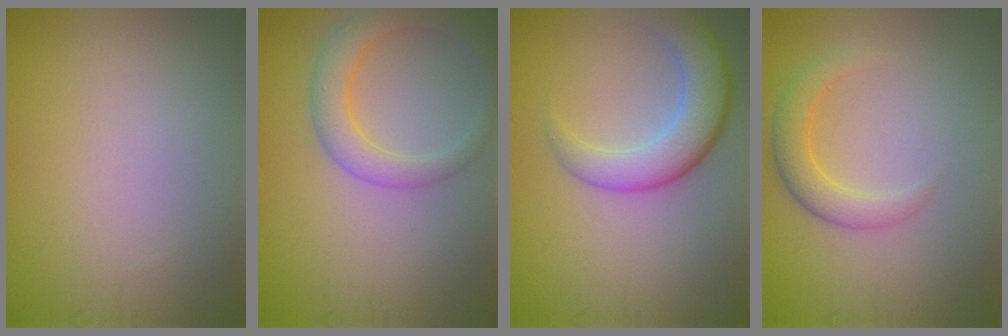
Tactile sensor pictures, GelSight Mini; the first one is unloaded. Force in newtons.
{"total": 3.8, "press": 3.8, "slide": 0.2}
{"total": 5.6, "press": 5.6, "slide": 0.3}
{"total": 3.0, "press": 3.0, "slide": 0.1}